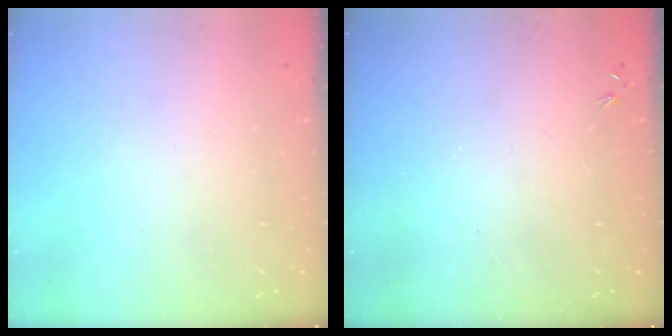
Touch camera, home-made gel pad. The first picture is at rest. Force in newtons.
{"total": 0.0}